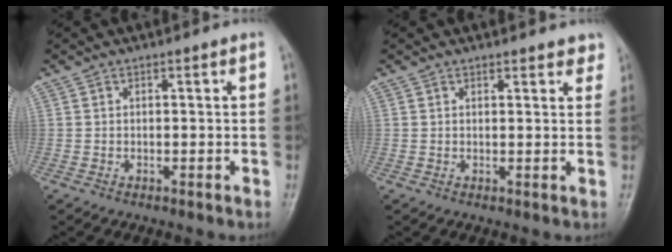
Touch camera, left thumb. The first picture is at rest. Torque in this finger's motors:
{"motor_torque": [-0.01, 0.01, -0.04, 0.06, 0.08]}